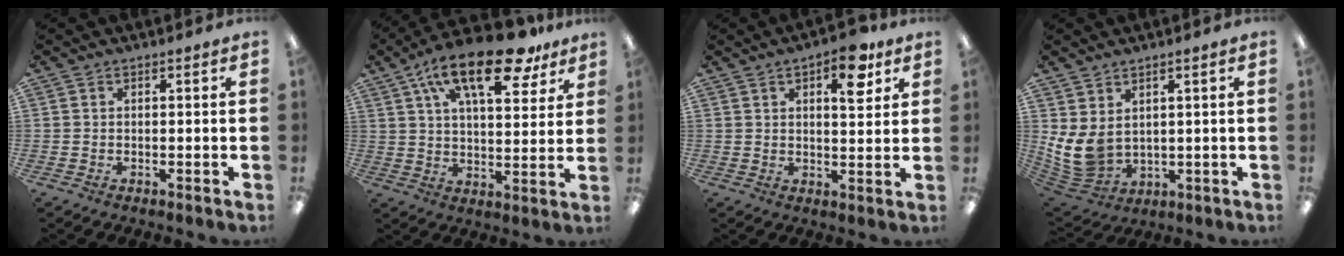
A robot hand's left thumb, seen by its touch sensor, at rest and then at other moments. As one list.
[{"total": 20.3, "force": [12.2, 8.2, 14.0], "torque": [-0.226, -0.047, 0.201]}, {"total": 9.5, "force": [5.0, 4.2, 6.9], "torque": [-0.086, -0.017, 0.077]}, {"total": 8.9, "force": [2.2, 6.0, 6.2], "torque": [-0.159, -0.019, 0.045]}]